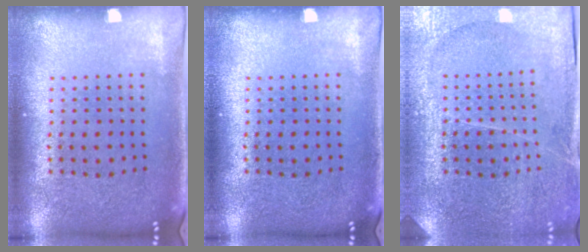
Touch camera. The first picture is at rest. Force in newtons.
{"total": 0.0}
{"total": 3.8, "press": 3.5, "slide": 1.5}